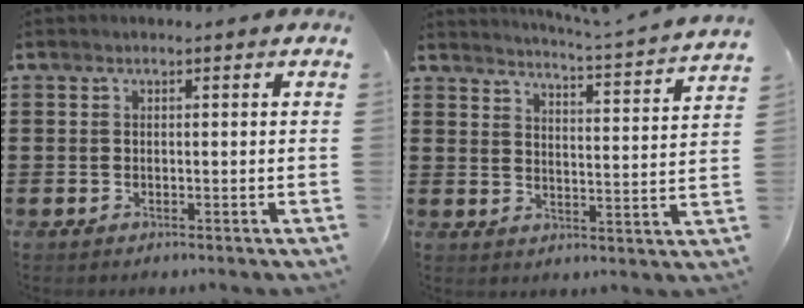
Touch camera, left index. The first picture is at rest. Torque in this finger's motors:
{"motor_torque": [0.02, -1.66, -1.05, -0.09]}